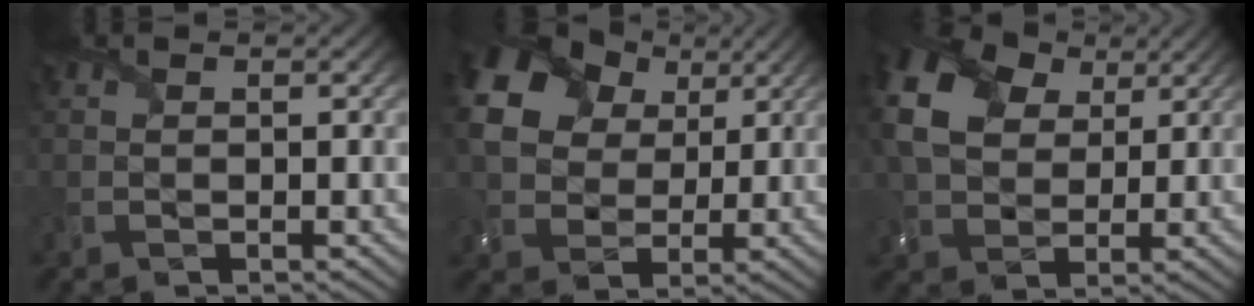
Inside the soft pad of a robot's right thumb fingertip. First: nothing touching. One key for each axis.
{"total": 15.9, "fx": 6.6, "fy": 11.6, "fz": 8.6, "tx": -0.235, "ty": 0.047, "tz": 0.129}
{"total": 12.9, "fx": 4.7, "fy": 9.0, "fz": 7.9, "tx": -0.211, "ty": 0.024, "tz": 0.081}